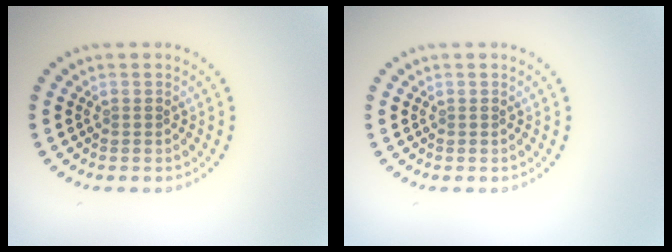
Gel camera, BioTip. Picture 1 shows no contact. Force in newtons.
{"total": 0.0}